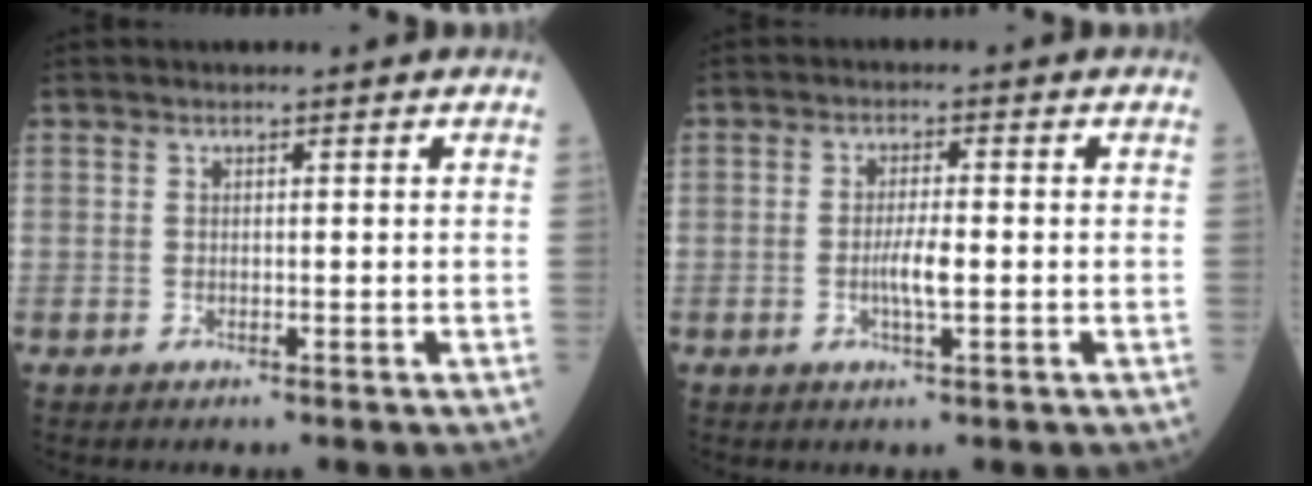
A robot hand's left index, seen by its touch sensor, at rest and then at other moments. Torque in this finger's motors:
{"motor_torque": [0.58, 0.32, 0.08, 0.06]}